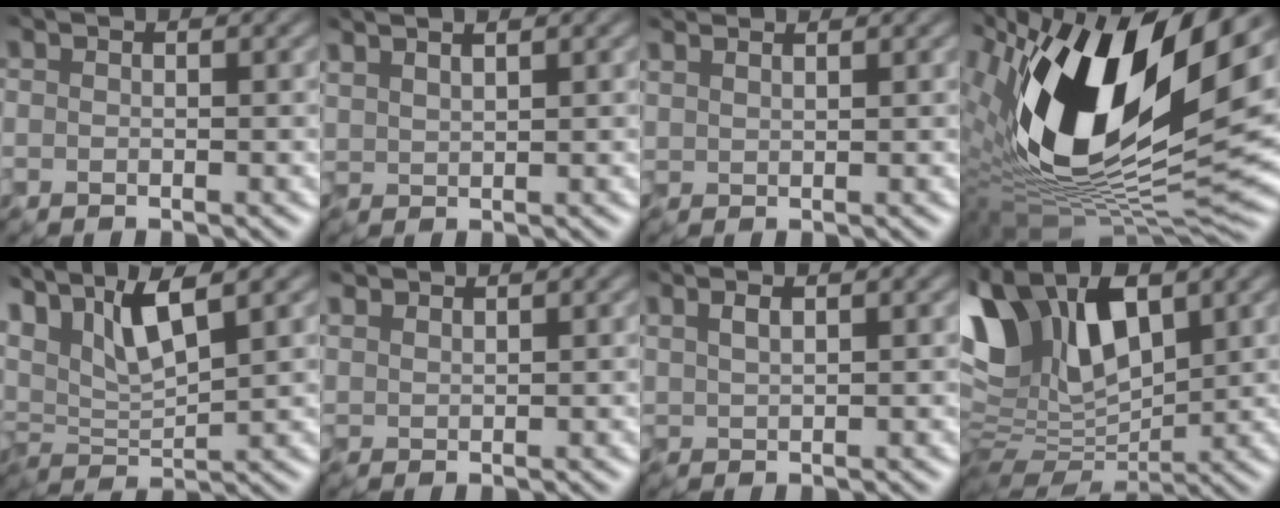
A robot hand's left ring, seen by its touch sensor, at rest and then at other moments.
{"total": 2.4, "force": [2.0, 0.7, 1.3], "torque": [-0.008, 0.010, 0.024]}
{"total": 3.2, "force": [3.0, 0.7, 1.0], "torque": [-0.021, 0.008, 0.046]}
{"total": 16.7, "force": [4.5, 7.6, 14.1], "torque": [-0.264, -0.006, 0.072]}
{"total": 6.1, "force": [3.4, 1.8, 4.7], "torque": [-0.102, 0.007, 0.067]}
{"total": 1.7, "force": [1.6, 0.4, 0.2], "torque": [-0.009, 0.005, 0.037]}
{"total": 1.7, "force": [1.1, 0.5, 1.2], "torque": [-0.023, 0.003, 0.024]}
{"total": 11.3, "force": [4.1, 6.2, 8.6], "torque": [-0.189, 0.008, 0.072]}